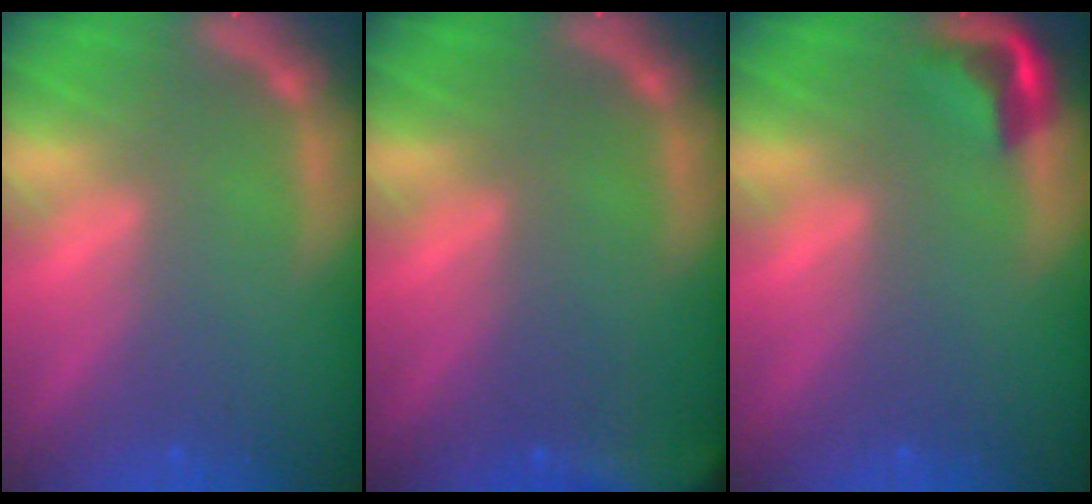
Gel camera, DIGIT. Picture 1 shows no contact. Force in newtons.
{"total": 7.5}
{"total": 2.9}